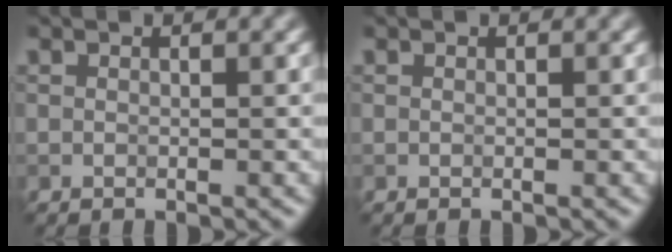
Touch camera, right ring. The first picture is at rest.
{"total": 0.0}